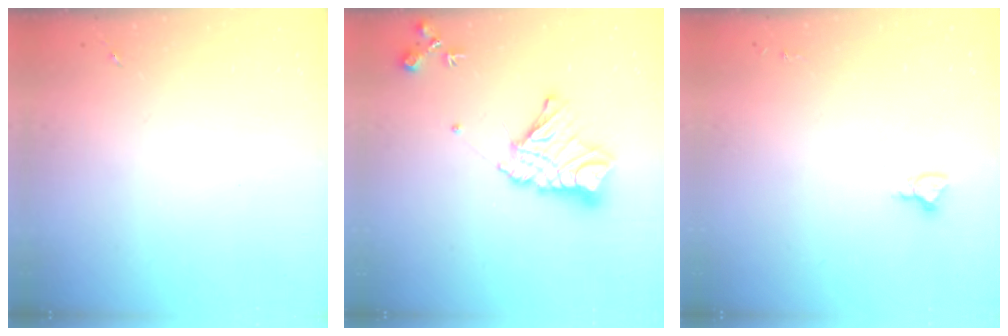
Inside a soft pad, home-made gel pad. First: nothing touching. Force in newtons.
{"total": 15.8, "press": 15.7, "slide": 1.4}
{"total": 2.9, "press": 2.9, "slide": 0.2}